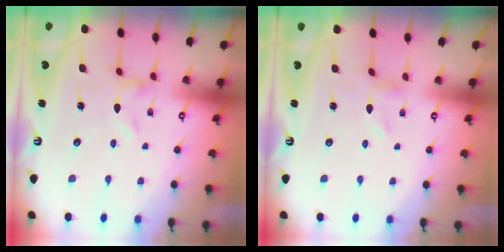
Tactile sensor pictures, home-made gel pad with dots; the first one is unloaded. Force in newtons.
{"total": 0.0}